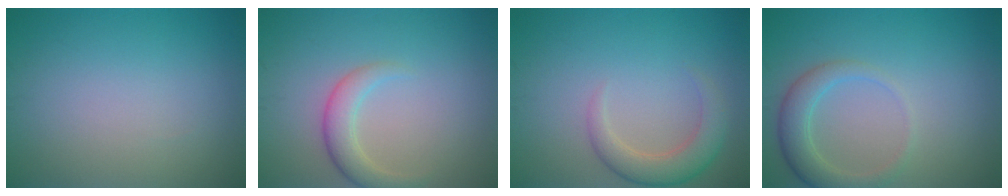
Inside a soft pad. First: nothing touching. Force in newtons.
{"total": 2.8, "press": 2.8, "slide": 0.1}
{"total": 3.5, "press": 3.5, "slide": 0.4}
{"total": 3.2, "press": 3.2, "slide": 0.2}